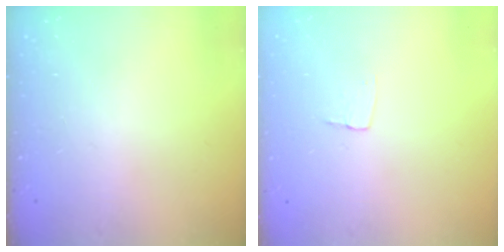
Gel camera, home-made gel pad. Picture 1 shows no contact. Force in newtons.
{"total": 3.4, "press": 3.4, "slide": 0.2}